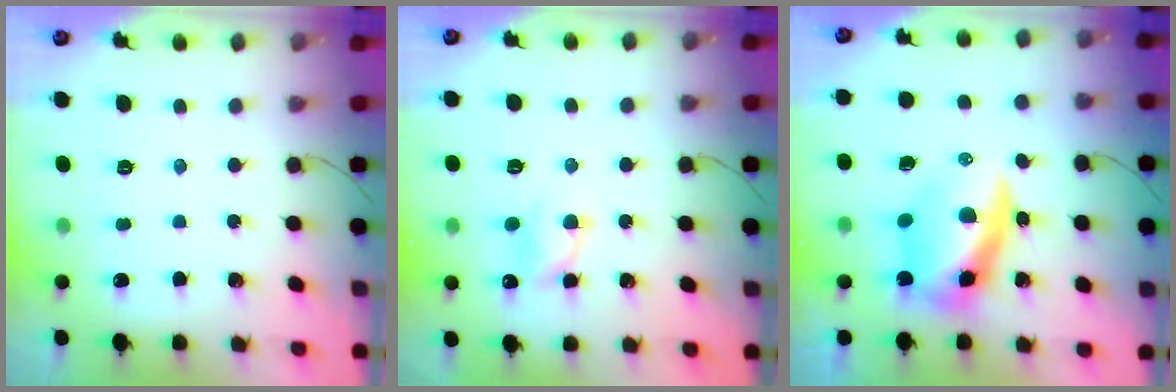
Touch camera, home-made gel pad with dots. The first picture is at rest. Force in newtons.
{"total": 6.0, "press": 5.9, "slide": 0.8}
{"total": 10.7, "press": 10.3, "slide": 2.8}